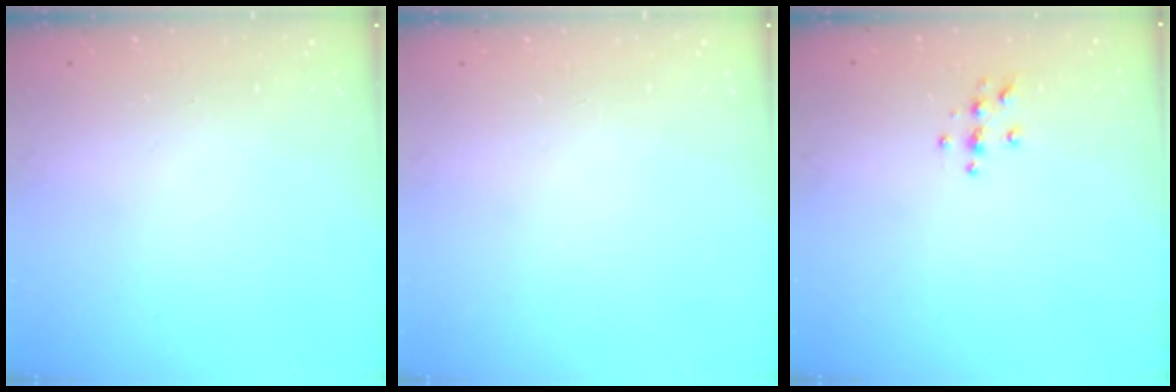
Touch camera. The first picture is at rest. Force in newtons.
{"total": 0.0}
{"total": 3.7, "press": 3.7, "slide": 0.4}